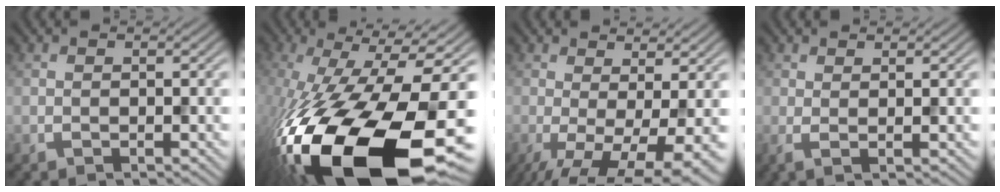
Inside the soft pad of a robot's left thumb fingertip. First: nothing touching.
{"total": 21.2, "force": [-9.7, 9.7, 16.2], "torque": [-0.340, -0.077, -0.135]}
{"total": 9.3, "force": [-2.7, 3.1, 8.3], "torque": [-0.120, -0.007, -0.031]}
{"total": 1.7, "force": [0.7, 0.4, 1.5], "torque": [-0.022, -0.003, 0.015]}